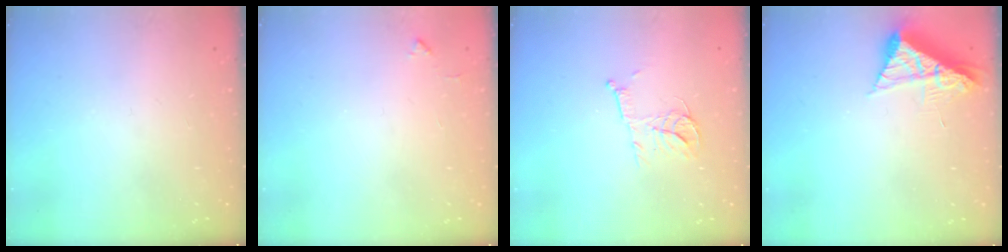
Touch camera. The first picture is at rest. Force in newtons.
{"total": 3.7, "press": 3.7, "slide": 0.5}
{"total": 8.0, "press": 8.0, "slide": 0.3}
{"total": 8.1, "press": 8.1, "slide": 0.8}